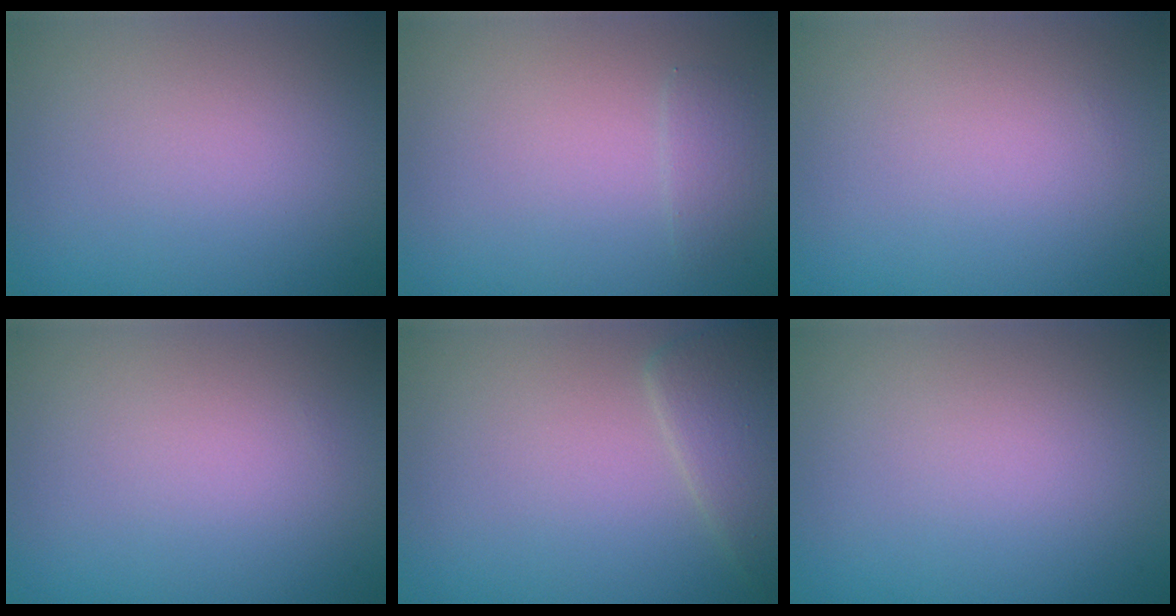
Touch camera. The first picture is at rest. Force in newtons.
{"total": 1.1, "press": 1.1, "slide": 0.2}
{"total": 0.0}
{"total": 0.0}
{"total": 3.0, "press": 2.9, "slide": 0.2}
{"total": 0.0}